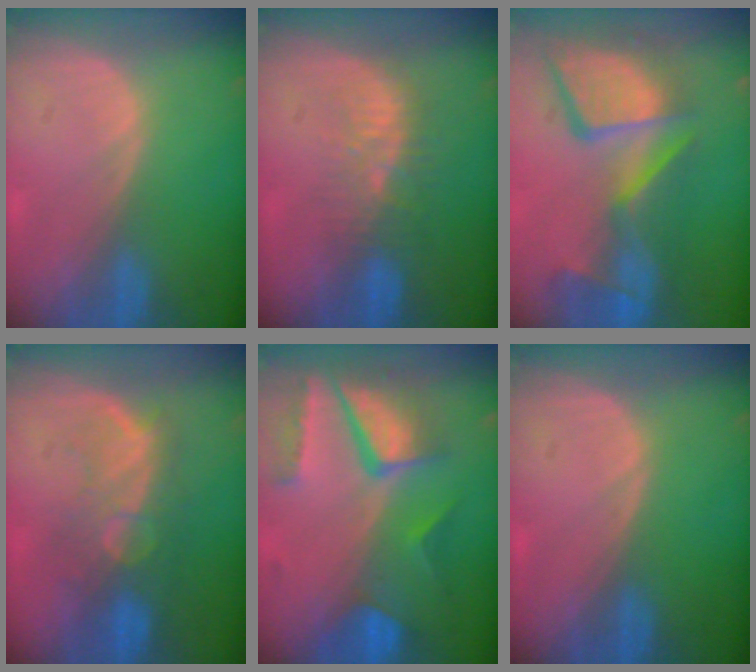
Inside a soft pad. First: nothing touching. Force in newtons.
{"total": 6.0, "press": 5.7, "slide": 1.9}
{"total": 13.6, "press": 11.1, "slide": 7.8}
{"total": 9.6, "press": 8.5, "slide": 4.6}
{"total": 10.4, "press": 8.7, "slide": 5.7}
{"total": 0.0}